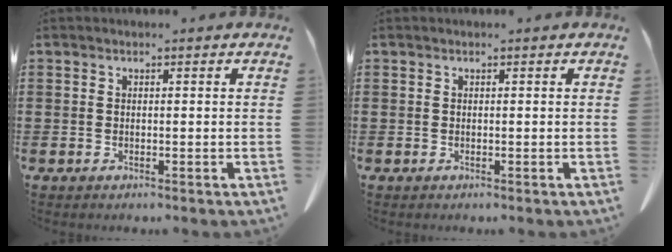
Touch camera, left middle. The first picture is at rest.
{"total": 0.0}